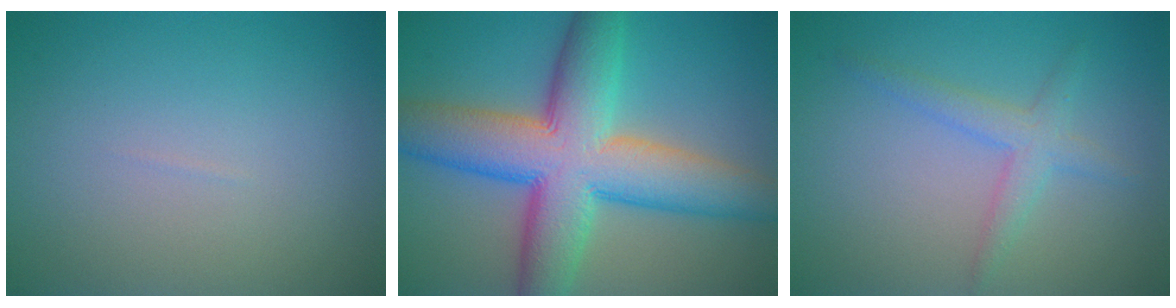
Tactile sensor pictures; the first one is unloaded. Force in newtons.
{"total": 12.0, "press": 12.0, "slide": 0.5}
{"total": 2.4, "press": 2.4, "slide": 0.1}